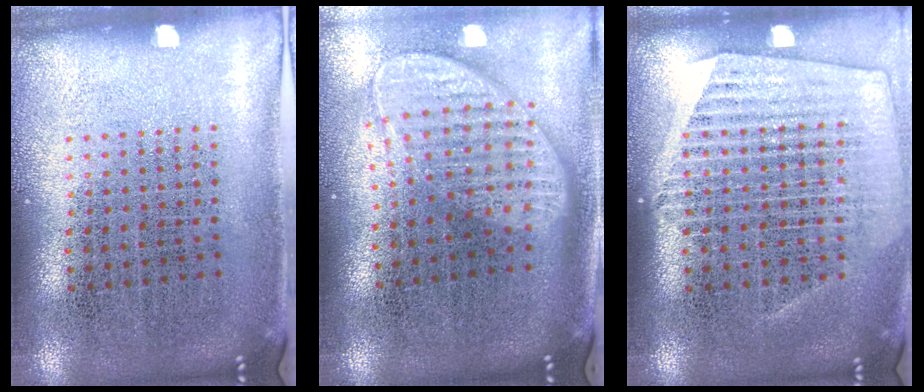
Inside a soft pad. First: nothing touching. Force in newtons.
{"total": 2.0, "press": 1.5, "slide": 1.3}
{"total": 1.3, "press": 1.2, "slide": 0.5}